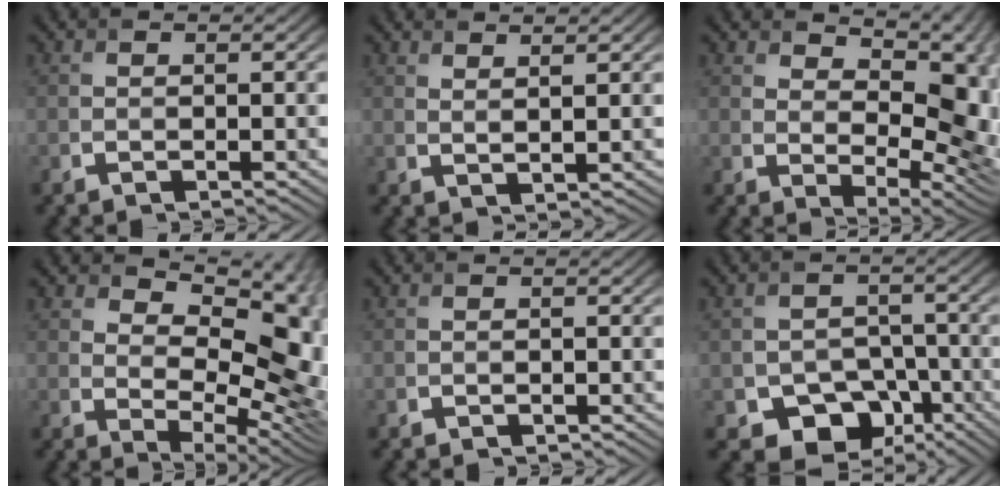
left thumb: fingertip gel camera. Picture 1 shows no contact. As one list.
[{"total": 2.3, "force": [2.1, 0.2, 1.0], "torque": [-0.007, -0.008, 0.039]}, {"total": 12.5, "force": [4.8, 6.3, 9.7], "torque": [-0.129, -0.001, 0.081]}, {"total": 14.0, "force": [4.8, 7.9, 10.6], "torque": [-0.132, 0.004, 0.072]}, {"total": 0.5, "force": [-0.2, 0.1, -0.5], "torque": [0.008, 0.001, -0.002]}, {"total": 7.5, "force": [-4.3, 5.6, 2.8], "torque": [-0.041, -0.014, -0.073]}]